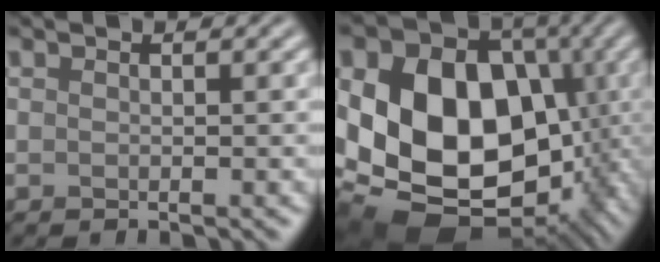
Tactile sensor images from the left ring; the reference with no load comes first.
{"total": 18.9, "force": [-1.5, 14.5, 12.1], "torque": [-0.191, -0.006, -0.031]}